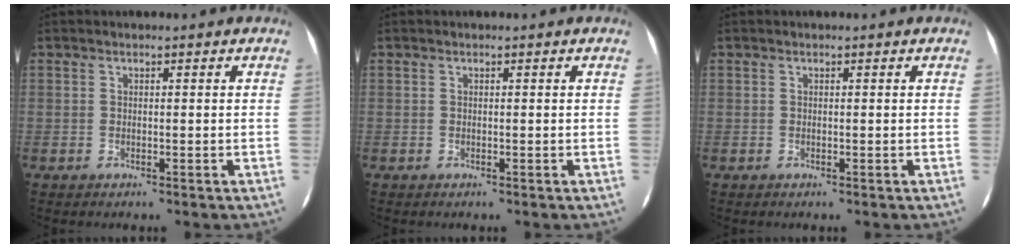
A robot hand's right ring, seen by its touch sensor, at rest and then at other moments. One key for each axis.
{"total": 0.0}
{"total": 0.0}